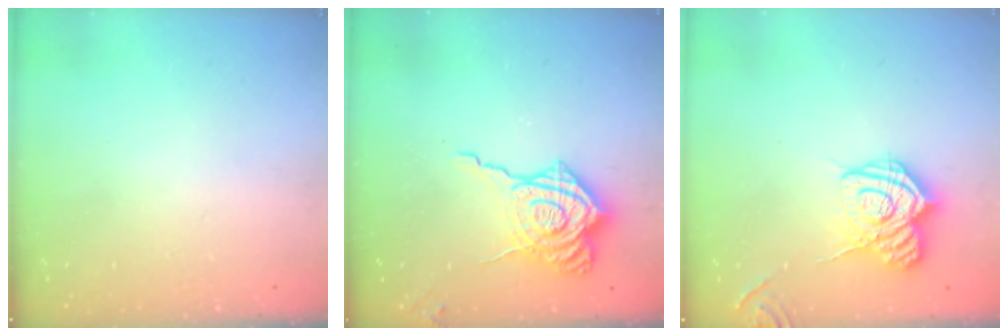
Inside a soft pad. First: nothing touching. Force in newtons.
{"total": 13.8, "press": 13.8, "slide": 1.0}
{"total": 14.2, "press": 14.1, "slide": 1.0}